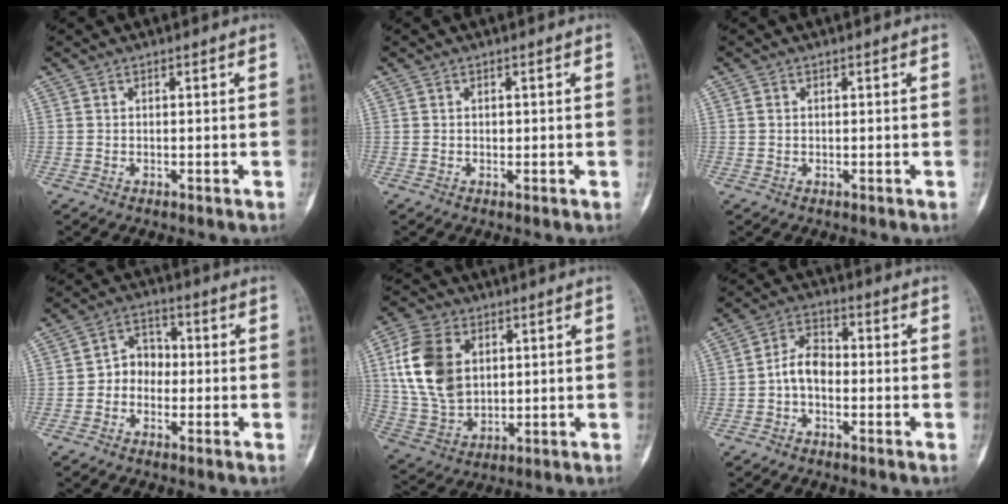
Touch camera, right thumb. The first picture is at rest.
{"total": 0.6, "force": [0.1, 0.5, 0.4], "torque": [0.002, 0.002, 0.001]}
{"total": 0.9, "force": [0.1, 0.8, 0.4], "torque": [-0.006, 0.002, 0.003]}
{"total": 5.6, "force": [-1.1, 4.6, 2.9], "torque": [-0.018, 0.025, -0.033]}
{"total": 15.2, "force": [3.6, 10.6, 10.3], "torque": [-0.190, -0.005, 0.076]}
{"total": 5.9, "force": [-1.3, 3.9, 4.3], "torque": [-0.065, 0.025, -0.035]}